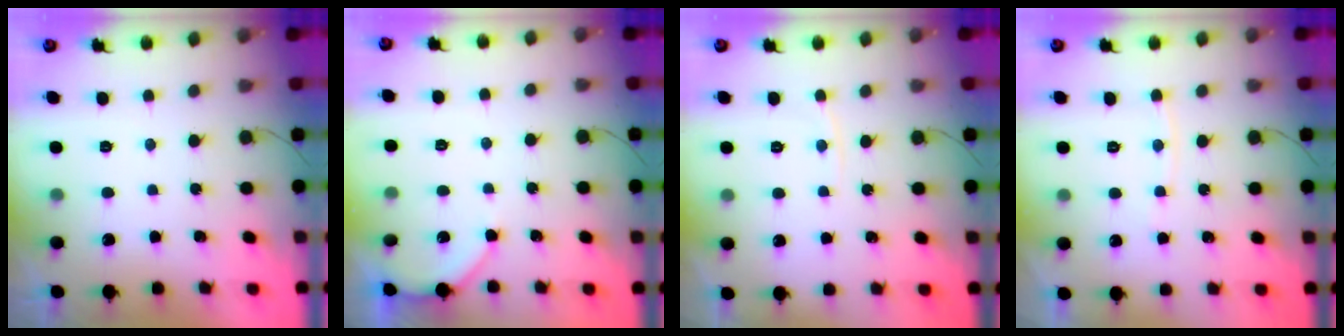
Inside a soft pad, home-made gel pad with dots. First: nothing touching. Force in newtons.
{"total": 4.6, "press": 4.6, "slide": 0.5}
{"total": 3.7, "press": 3.7, "slide": 0.5}
{"total": 5.1, "press": 5.1, "slide": 0.6}